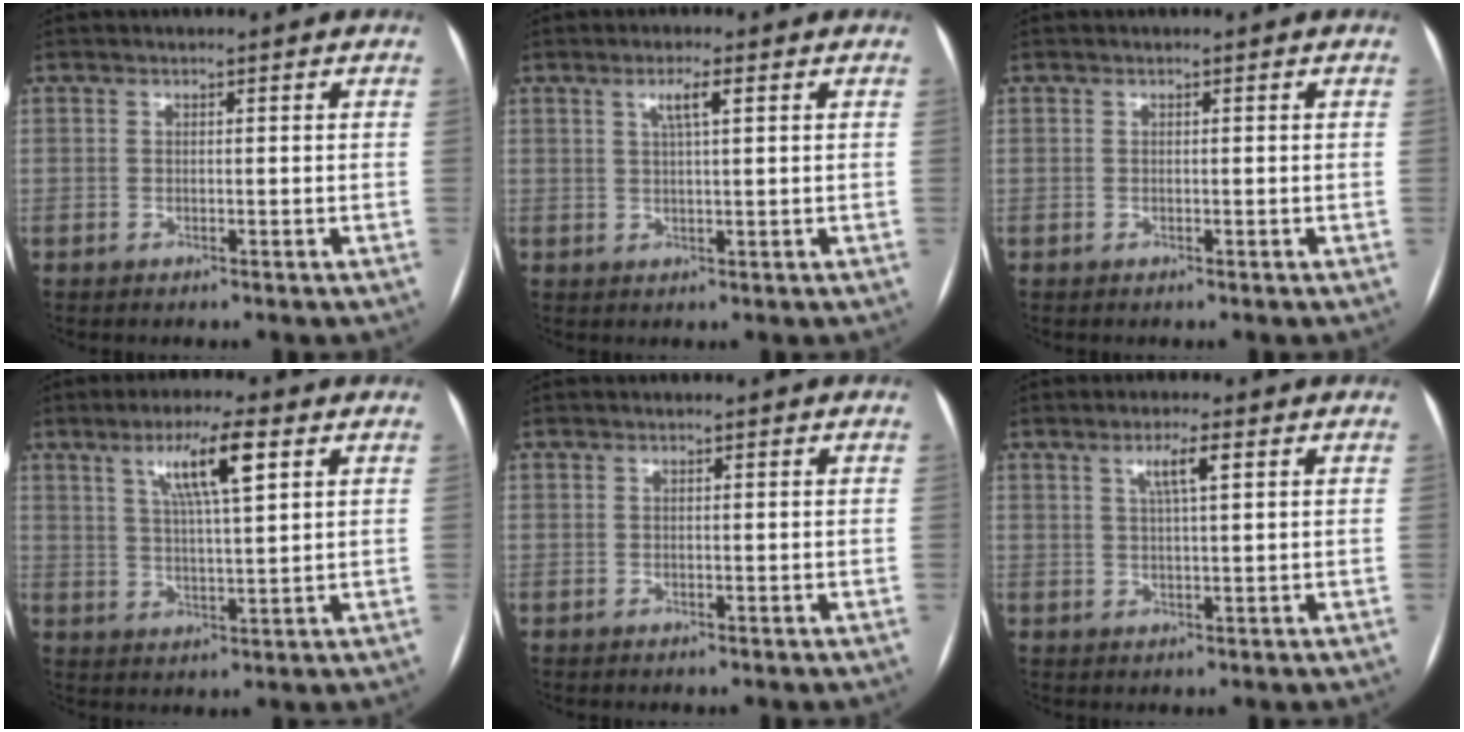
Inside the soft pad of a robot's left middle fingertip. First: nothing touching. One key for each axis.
{"total": 3.0, "fx": 1.3, "fy": 0.1, "fz": 2.7, "tx": -0.051, "ty": 0.005, "tz": 0.023}
{"total": 0.0}
{"total": 8.4, "fx": 3.9, "fy": 0.7, "fz": 7.4, "tx": -0.134, "ty": 0.008, "tz": 0.068}
{"total": 0.0}
{"total": 3.7, "fx": 1.6, "fy": 0.2, "fz": 3.4, "tx": -0.062, "ty": 0.005, "tz": 0.028}